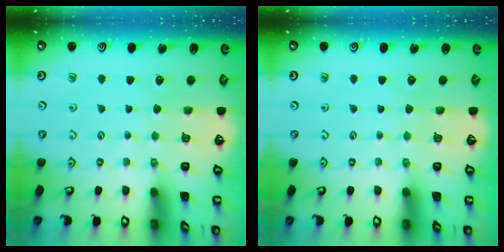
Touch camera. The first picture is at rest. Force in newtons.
{"total": 0.0}